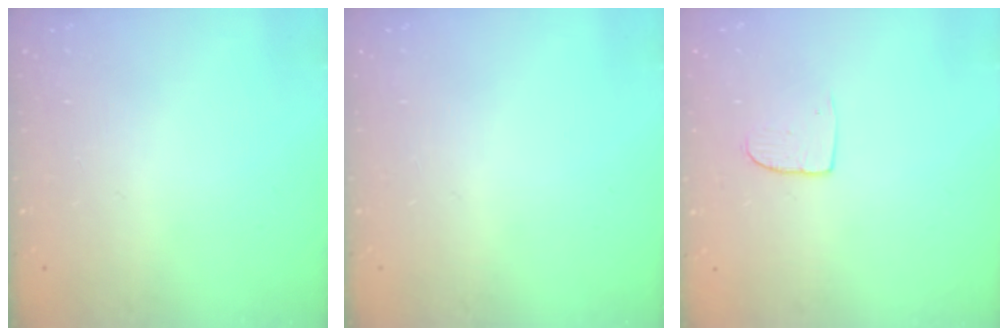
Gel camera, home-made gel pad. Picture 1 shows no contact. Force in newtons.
{"total": 0.0}
{"total": 4.1, "press": 4.1, "slide": 0.3}